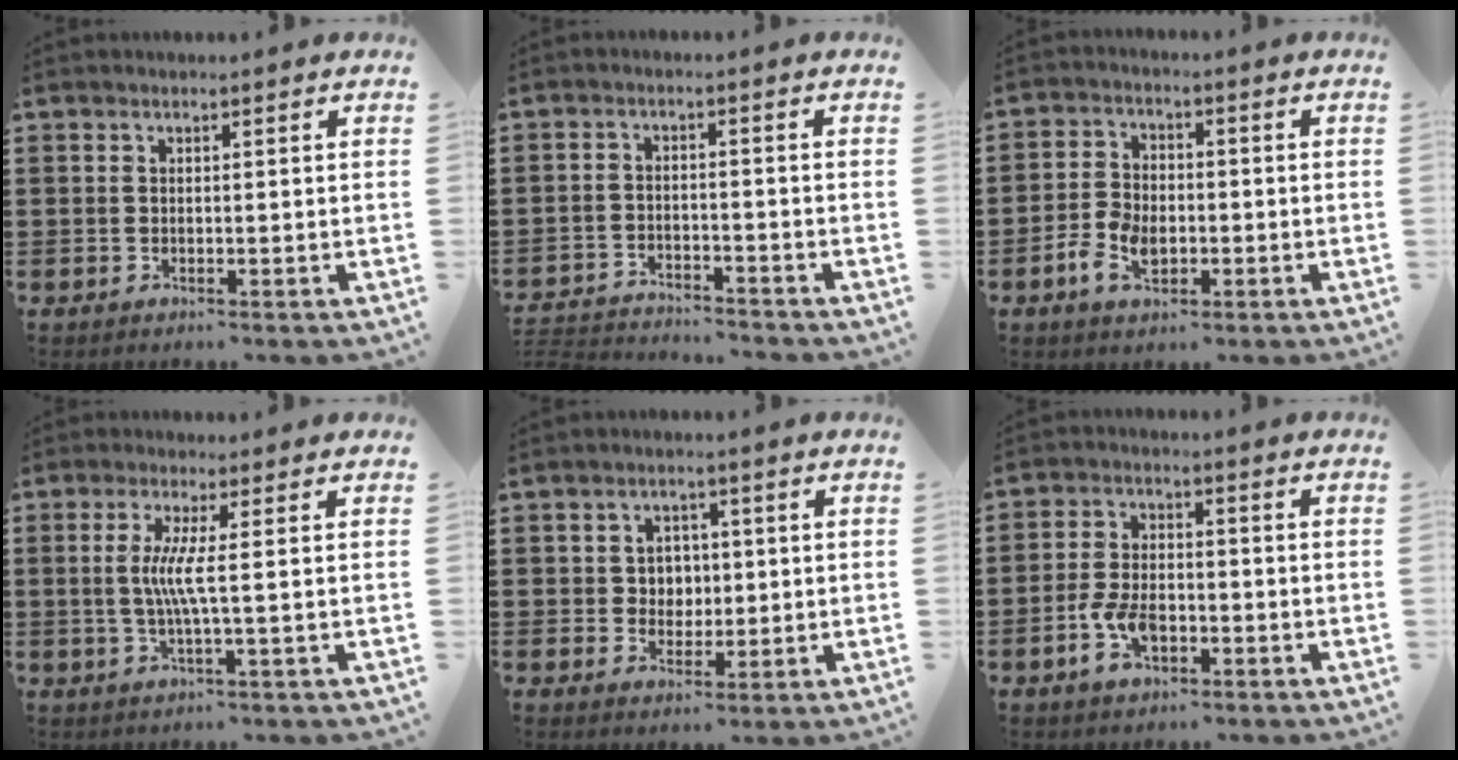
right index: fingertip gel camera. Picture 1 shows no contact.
{"total": 3.2, "force": [-3.2, 0.0, 0.0], "torque": [-0.013, -0.002, -0.072]}
{"total": 5.4, "force": [-2.0, 3.3, 3.7], "torque": [-0.088, 0.002, -0.039]}
{"total": 4.8, "force": [0.2, -0.5, 4.8], "torque": [-0.098, -0.012, -0.002]}
{"total": 3.1, "force": [0.3, 2.9, 1.0], "torque": [-0.033, 0.010, 0.002]}
{"total": 5.3, "force": [-2.2, 2.9, 3.9], "torque": [-0.094, -0.001, -0.045]}